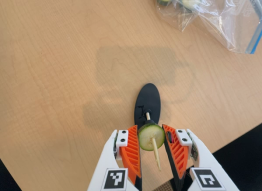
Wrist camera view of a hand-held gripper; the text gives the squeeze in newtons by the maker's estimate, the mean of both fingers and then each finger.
{"total": 9.2, "left": 9.0, "right": 9.3}